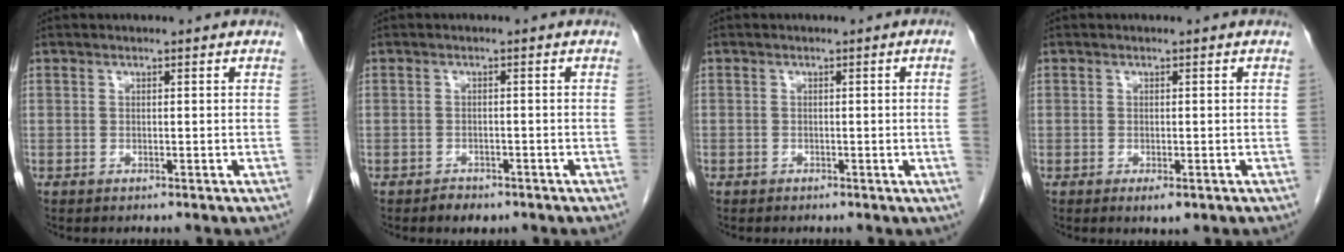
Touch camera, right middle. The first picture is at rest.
{"total": 2.3, "force": [-1.7, 1.2, 0.8], "torque": [-0.016, 0.000, -0.020]}
{"total": 1.8, "force": [-0.3, -0.6, 1.7], "torque": [-0.017, 0.000, -0.006]}
{"total": 1.8, "force": [-0.9, 0.7, 1.4], "torque": [-0.019, -0.002, -0.009]}